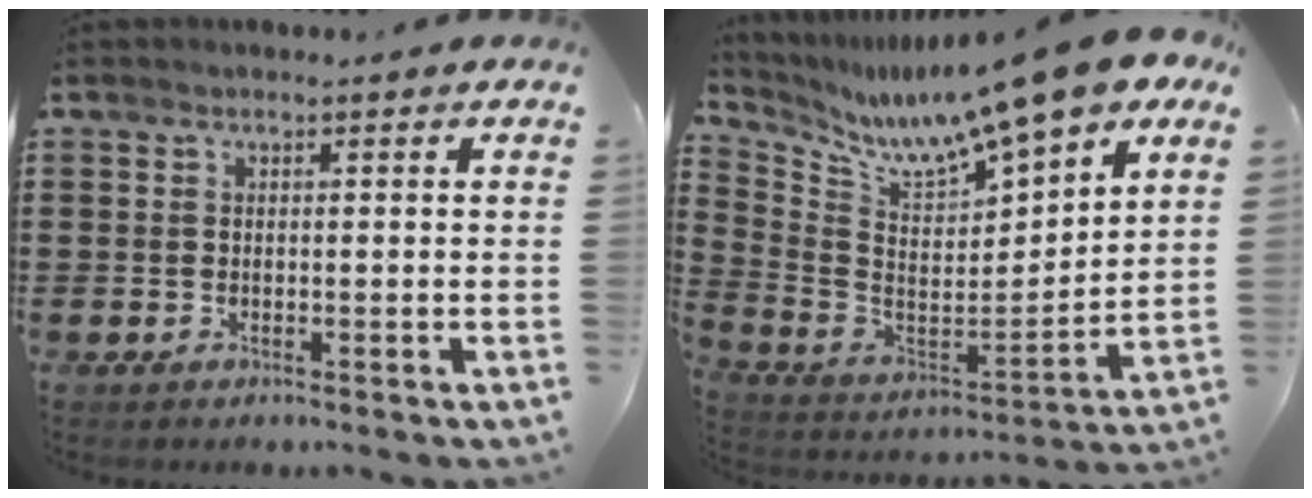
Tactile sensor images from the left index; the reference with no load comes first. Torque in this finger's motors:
{"motor_torque": [2.14, 0.00, 1.05, 0.21]}